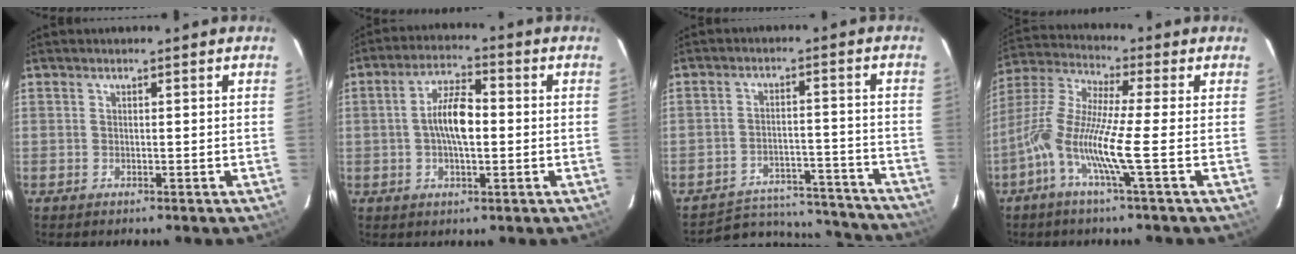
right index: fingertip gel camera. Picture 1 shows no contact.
{"total": 7.9, "force": [-0.2, 3.0, 7.3], "torque": [-0.136, 0.013, -0.003]}
{"total": 18.8, "force": [-17.3, 5.7, 4.4], "torque": [-0.091, 0.030, -0.212]}
{"total": 10.5, "force": [-3.6, -0.7, 9.9], "torque": [-0.204, 0.004, -0.081]}